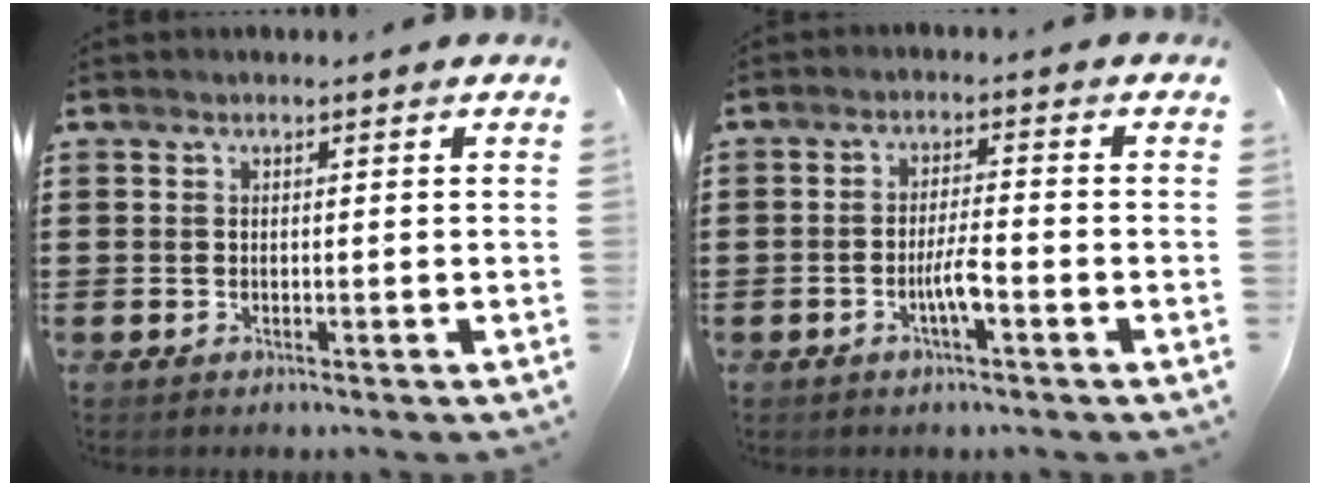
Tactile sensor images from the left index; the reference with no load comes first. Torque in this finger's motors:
{"motor_torque": [0.19, 0.15, 0.36, 0.05]}